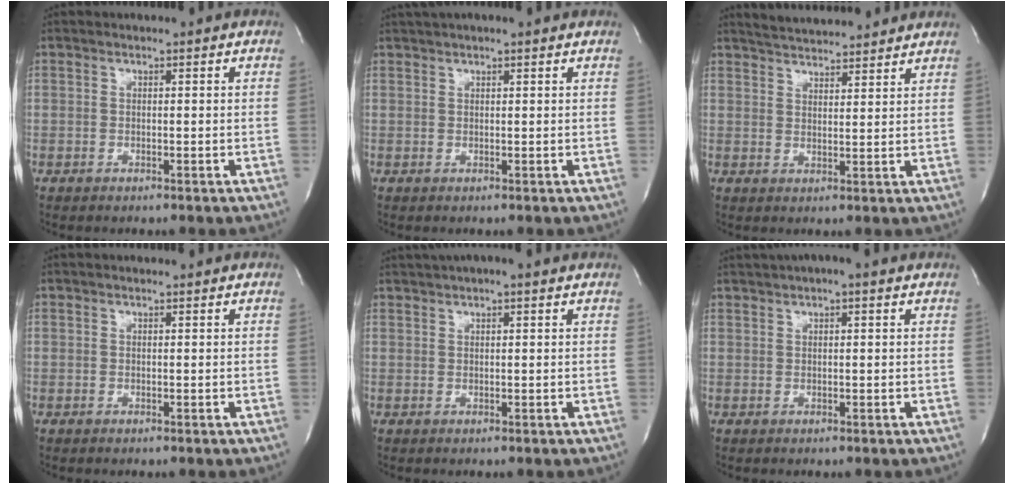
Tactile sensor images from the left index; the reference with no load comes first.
{"total": 4.8, "force": [4.2, 0.2, 2.4], "torque": [-0.040, 0.033, 0.060]}
{"total": 10.6, "force": [9.9, 1.5, 3.4], "torque": [-0.059, 0.019, 0.142]}
{"total": 1.7, "force": [1.6, 0.2, 0.5], "torque": [-0.010, 0.019, 0.020]}
{"total": 6.6, "force": [5.3, 0.8, 3.9], "torque": [-0.067, 0.036, 0.078]}
{"total": 5.8, "force": [4.3, 0.9, 3.8], "torque": [-0.066, 0.035, 0.064]}